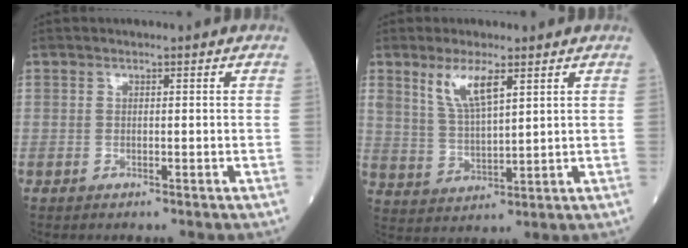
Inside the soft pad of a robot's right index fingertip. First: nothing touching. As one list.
[{"total": 6.7, "force": [3.8, 1.6, 5.4], "torque": [-0.111, -0.003, 0.079]}]